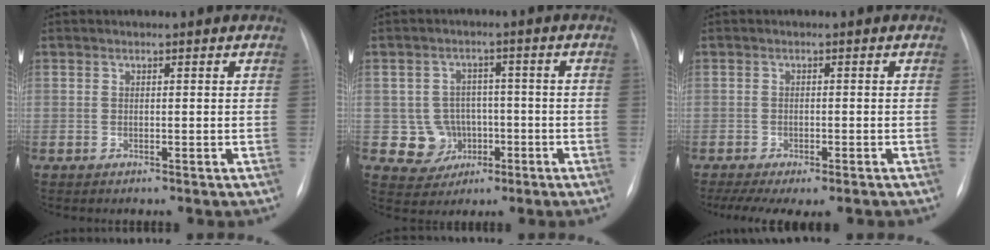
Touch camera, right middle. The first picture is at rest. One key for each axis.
{"total": 5.8, "fx": -1.3, "fy": 5.6, "fz": 0.8, "tx": -0.008, "ty": 0.011, "tz": -0.012}
{"total": 9.1, "fx": -6.7, "fy": 3.0, "fz": 5.3, "tx": -0.085, "ty": -0.004, "tz": -0.096}